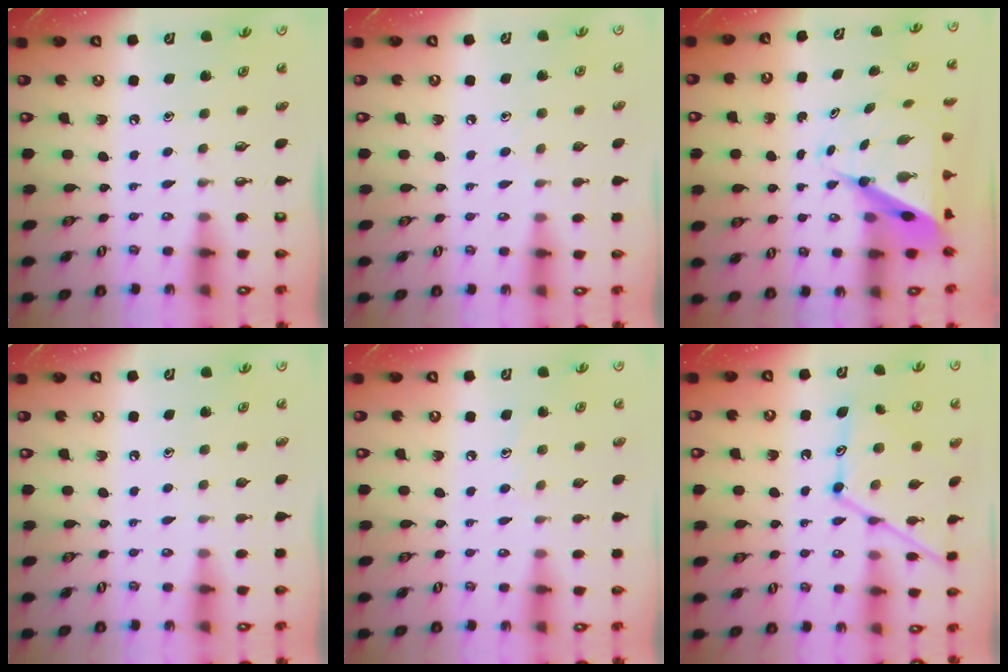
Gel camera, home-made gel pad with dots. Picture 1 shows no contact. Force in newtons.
{"total": 4.2, "press": 4.2, "slide": 0.5}
{"total": 9.8, "press": 9.8, "slide": 0.8}
{"total": 0.0}
{"total": 4.5, "press": 4.5, "slide": 0.5}
{"total": 15.0, "press": 15.0, "slide": 0.9}